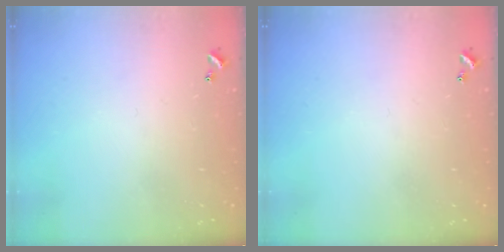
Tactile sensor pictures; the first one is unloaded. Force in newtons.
{"total": 0.0}